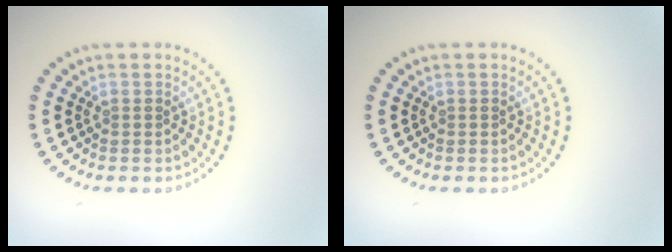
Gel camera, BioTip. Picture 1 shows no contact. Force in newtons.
{"total": 0.0}